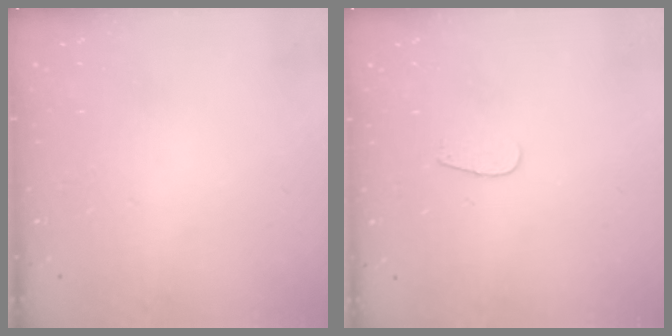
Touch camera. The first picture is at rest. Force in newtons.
{"total": 2.6, "press": 2.5, "slide": 0.3}